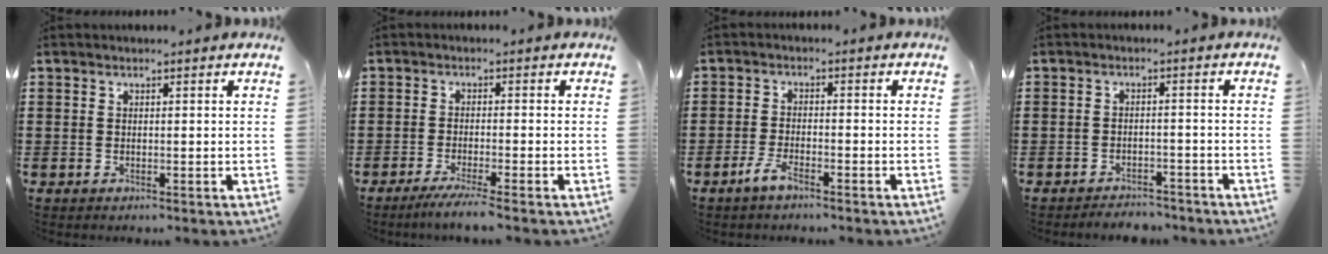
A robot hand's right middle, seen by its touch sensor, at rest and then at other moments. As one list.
[{"total": 2.8, "force": [-2.3, -0.3, 1.6], "torque": [-0.033, -0.006, -0.045]}, {"total": 3.3, "force": [-2.3, 0.8, 2.3], "torque": [-0.051, 0.002, -0.048]}, {"total": 2.6, "force": [-2.6, 0.5, 0.0], "torque": [-0.007, 0.002, -0.056]}]